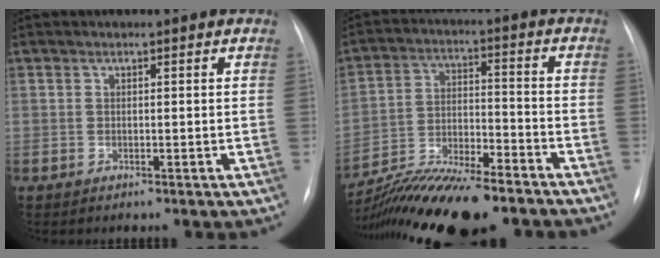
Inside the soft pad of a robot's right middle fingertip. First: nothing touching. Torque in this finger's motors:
{"motor_torque": [1.07, -1.07, 0.36, 0.12]}